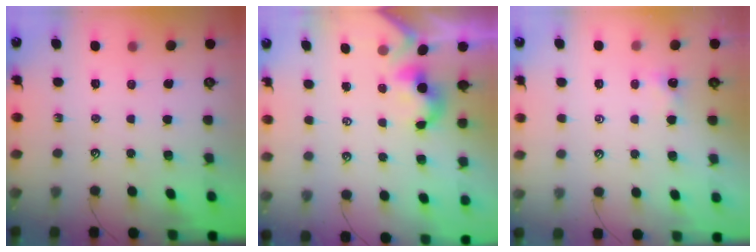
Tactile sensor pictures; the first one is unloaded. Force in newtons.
{"total": 0.0}
{"total": 0.8, "press": 0.7, "slide": 0.3}